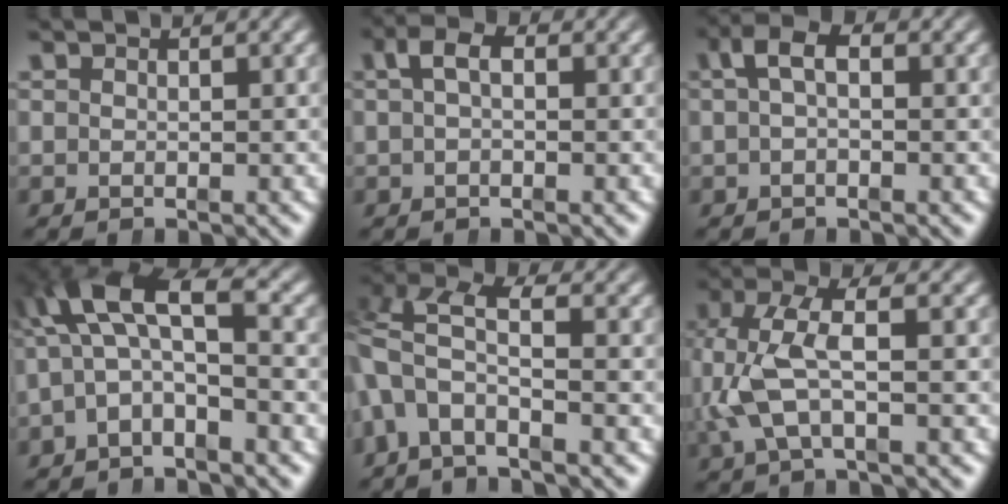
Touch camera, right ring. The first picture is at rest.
{"total": 2.6, "force": [0.8, 1.1, 2.2], "torque": [-0.034, 0.012, 0.008]}
{"total": 3.2, "force": [1.0, 1.5, 2.7], "torque": [-0.041, 0.016, 0.008]}
{"total": 8.6, "force": [1.5, 5.7, 6.3], "torque": [-0.127, -0.008, 0.018]}
{"total": 5.8, "force": [0.2, 4.0, 4.2], "torque": [-0.109, -0.021, 0.006]}
{"total": 5.7, "force": [0.0, 3.2, 4.8], "torque": [-0.116, -0.007, 0.004]}